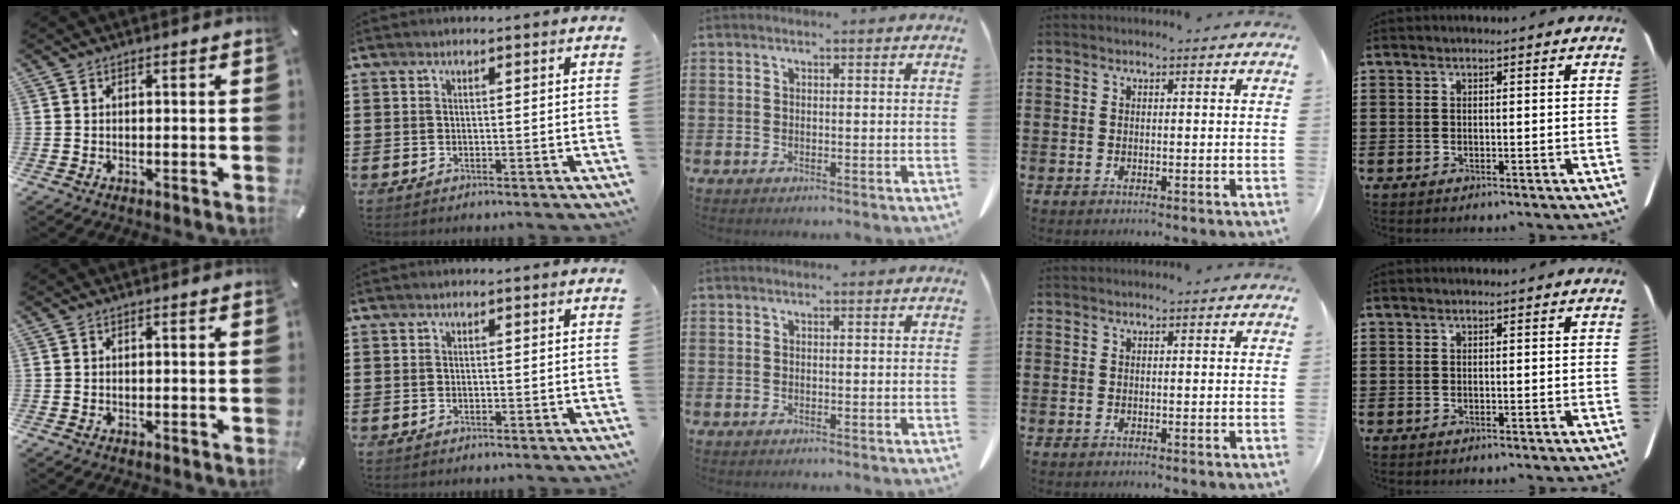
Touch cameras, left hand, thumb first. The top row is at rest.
{}